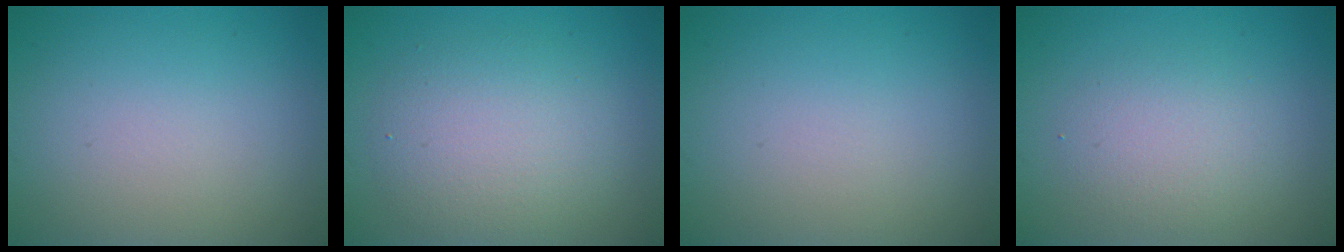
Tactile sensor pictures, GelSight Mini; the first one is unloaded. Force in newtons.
{"total": 4.9, "press": 4.8, "slide": 0.3}
{"total": 0.0}
{"total": 2.6, "press": 2.6, "slide": 0.1}